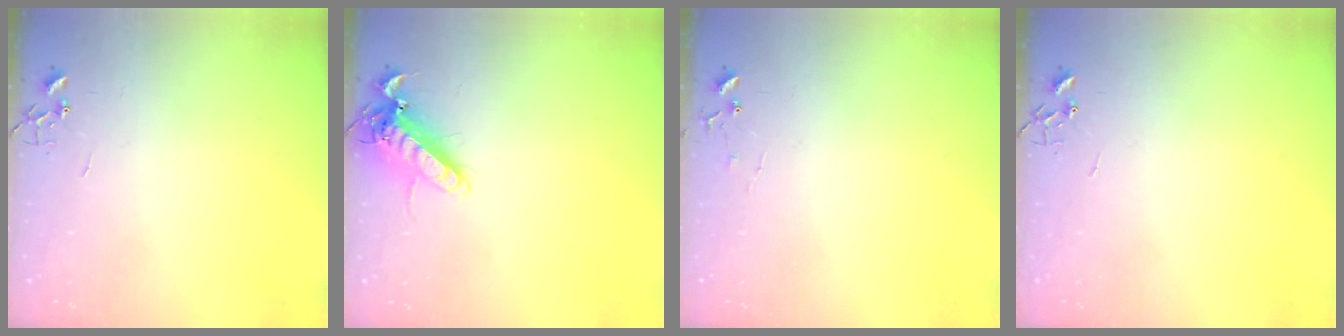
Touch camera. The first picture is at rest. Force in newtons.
{"total": 13.2, "press": 13.0, "slide": 2.1}
{"total": 6.9, "press": 6.9, "slide": 0.4}
{"total": 0.0}